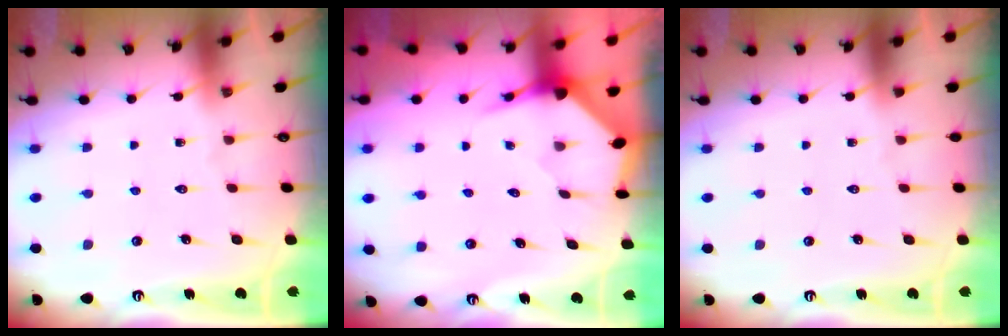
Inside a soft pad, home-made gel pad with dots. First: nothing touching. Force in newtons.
{"total": 3.7, "press": 3.7, "slide": 0.4}
{"total": 0.0}